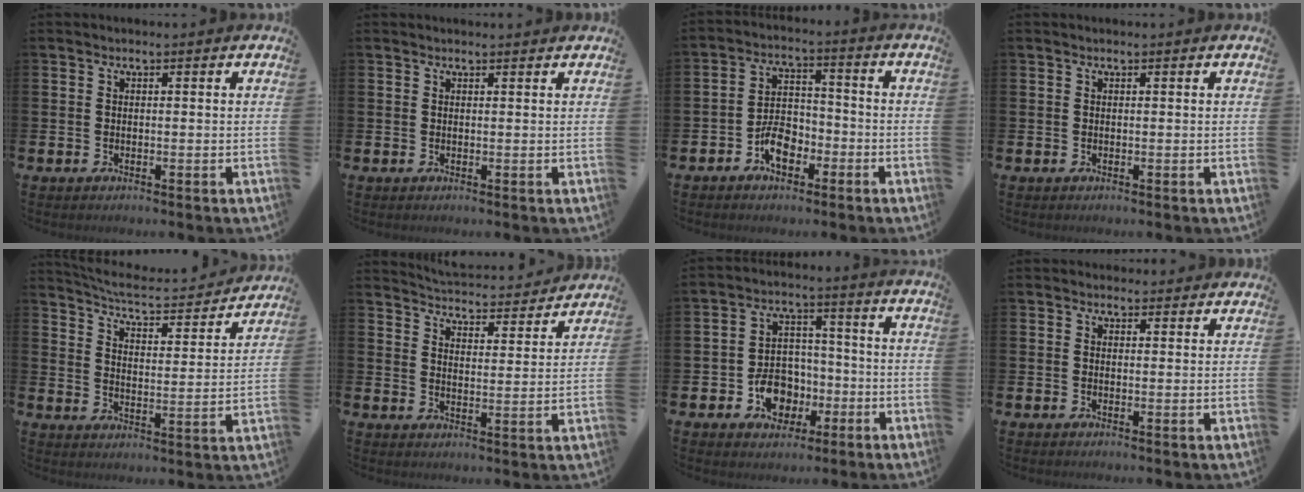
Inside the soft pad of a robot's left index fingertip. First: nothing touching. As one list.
[{"total": 0.6, "force": [0.6, 0.0, 0.1], "torque": [0.006, -0.004, 0.010]}, {"total": 5.6, "force": [-2.8, 3.3, 3.5], "torque": [-0.073, 0.017, -0.053]}, {"total": 0.0}, {"total": 5.9, "force": [5.5, 1.1, 1.8], "torque": [-0.059, -0.043, 0.088]}, {"total": 4.6, "force": [4.6, 0.5, 0.3], "torque": [-0.022, -0.041, 0.077]}, {"total": 7.3, "force": [-2.8, 5.8, 3.4], "torque": [-0.062, 0.018, -0.050]}, {"total": 1.5, "force": [1.4, 0.6, -0.1], "torque": [0.008, 0.000, 0.024]}]